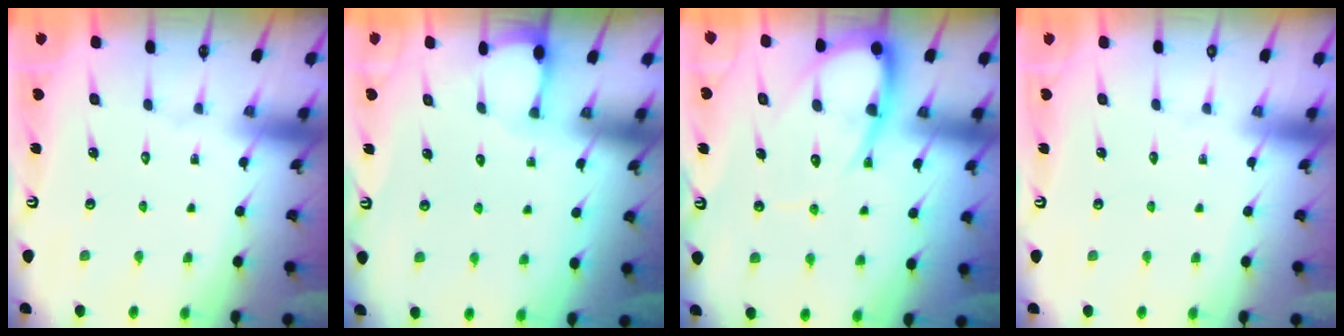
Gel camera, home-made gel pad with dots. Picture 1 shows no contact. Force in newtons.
{"total": 1.5, "press": 1.5, "slide": 0.1}
{"total": 10.4, "press": 10.4, "slide": 1.1}
{"total": 0.0}